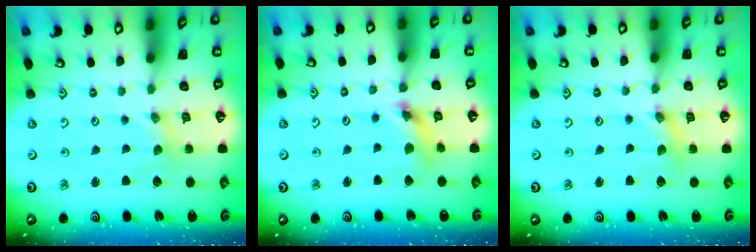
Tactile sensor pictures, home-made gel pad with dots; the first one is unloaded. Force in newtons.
{"total": 8.3, "press": 8.3, "slide": 0.9}
{"total": 1.7, "press": 1.7, "slide": 0.2}